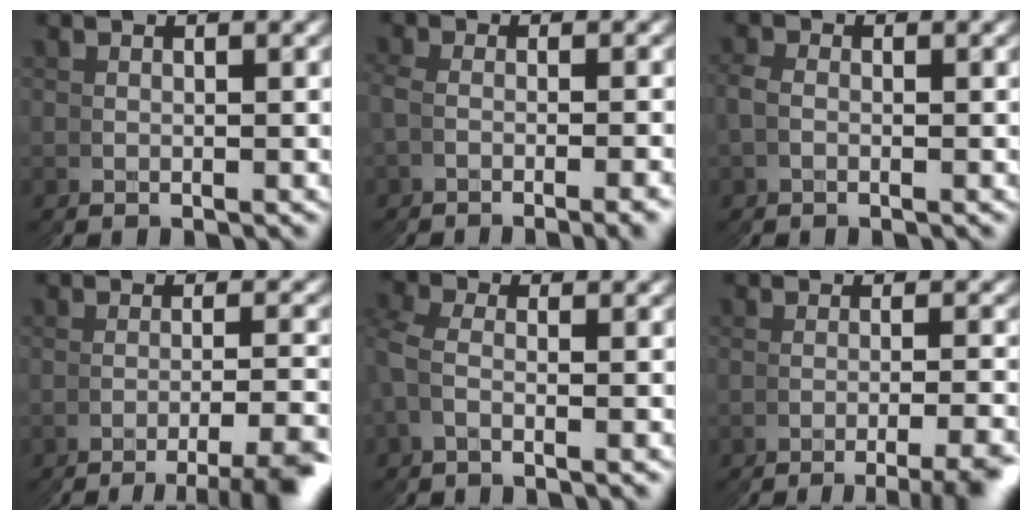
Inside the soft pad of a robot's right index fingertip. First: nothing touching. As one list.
[{"total": 2.4, "force": [-1.1, -1.9, -0.7], "torque": [0.007, 0.017, -0.028]}, {"total": 1.5, "force": [-0.7, 0.0, -1.3], "torque": [0.009, 0.001, -0.015]}, {"total": 5.4, "force": [-4.5, -1.8, 2.4], "torque": [-0.026, 0.012, -0.079]}, {"total": 1.3, "force": [-0.1, 1.2, -0.3], "torque": [-0.010, 0.018, -0.016]}, {"total": 4.1, "force": [-3.3, -2.0, 1.4], "torque": [-0.013, 0.014, -0.060]}]